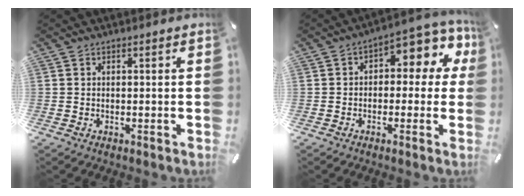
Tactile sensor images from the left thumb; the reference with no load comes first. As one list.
[{"total": 7.8, "force": [2.3, 4.6, 5.9], "torque": [-0.073, -0.017, 0.035]}]